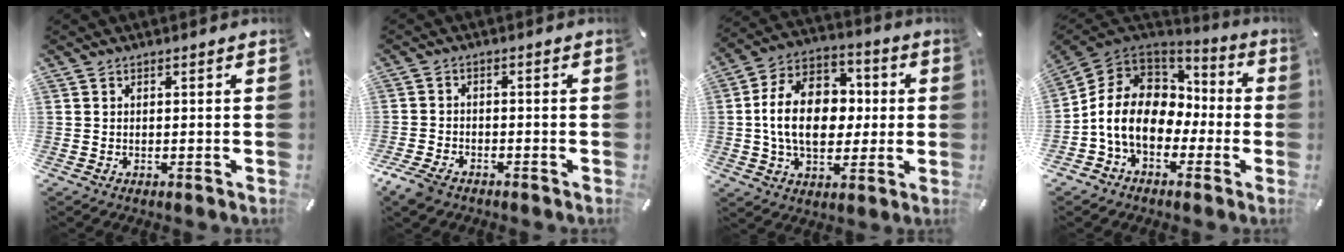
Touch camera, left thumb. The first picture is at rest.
{"total": 4.5, "force": [-3.2, 2.5, 1.9], "torque": [-0.054, 0.010, -0.065]}
{"total": 17.2, "force": [-0.2, 12.5, 11.8], "torque": [-0.225, 0.012, -0.006]}
{"total": 13.3, "force": [-2.7, 10.6, 7.5], "torque": [-0.177, 0.022, -0.048]}